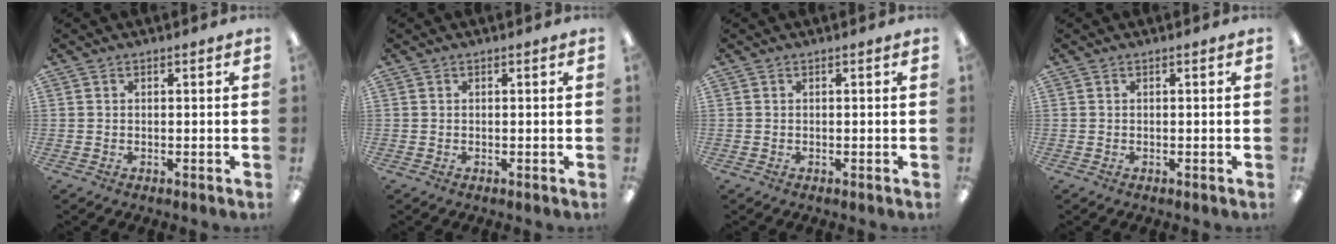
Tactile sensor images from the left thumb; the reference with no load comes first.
{"total": 0.0}
{"total": 0.0}
{"total": 0.0}